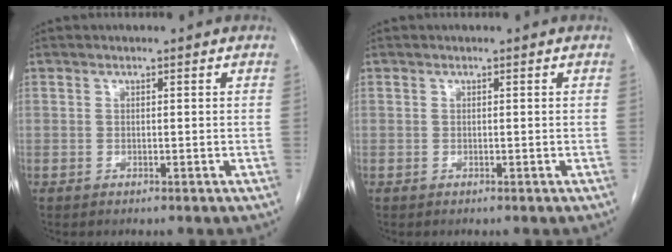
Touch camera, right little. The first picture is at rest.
{"total": 0.0}